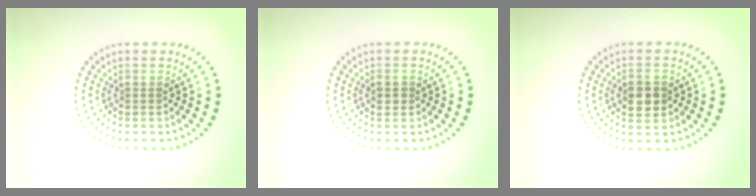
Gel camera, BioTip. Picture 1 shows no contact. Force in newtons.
{"total": 1.2, "press": 1.2, "slide": 0.1}
{"total": 3.0, "press": 3.0, "slide": 0.1}